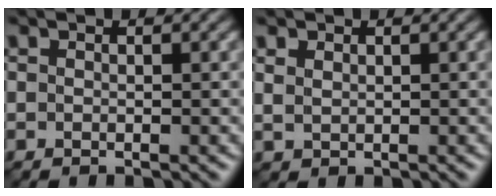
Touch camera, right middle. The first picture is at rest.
{"total": 1.3, "force": [0.9, 0.9, 0.5], "torque": [-0.014, 0.001, 0.022]}